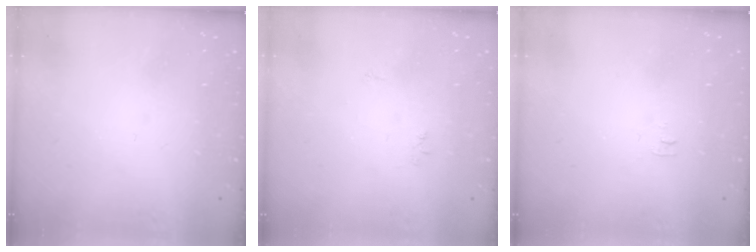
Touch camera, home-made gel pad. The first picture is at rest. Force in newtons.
{"total": 4.0, "press": 4.0, "slide": 0.6}
{"total": 4.6, "press": 4.5, "slide": 0.6}